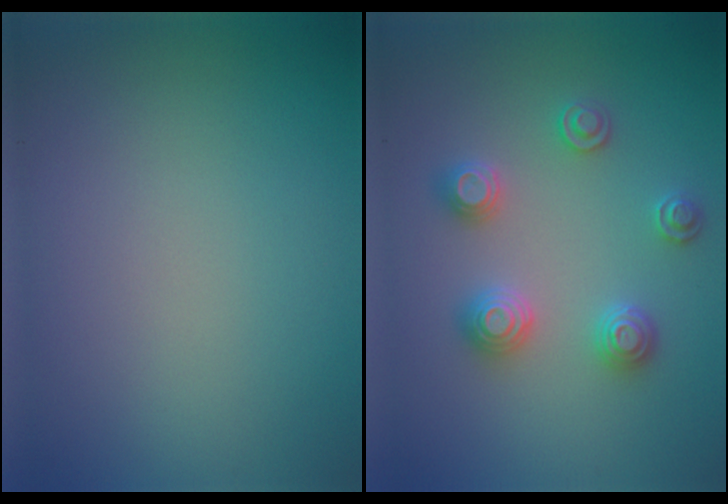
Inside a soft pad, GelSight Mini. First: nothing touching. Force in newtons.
{"total": 2.9, "press": 2.8, "slide": 0.3}